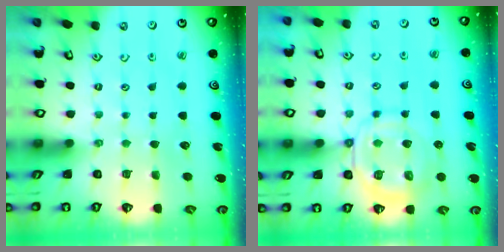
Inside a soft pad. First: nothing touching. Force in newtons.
{"total": 11.0, "press": 10.9, "slide": 1.3}